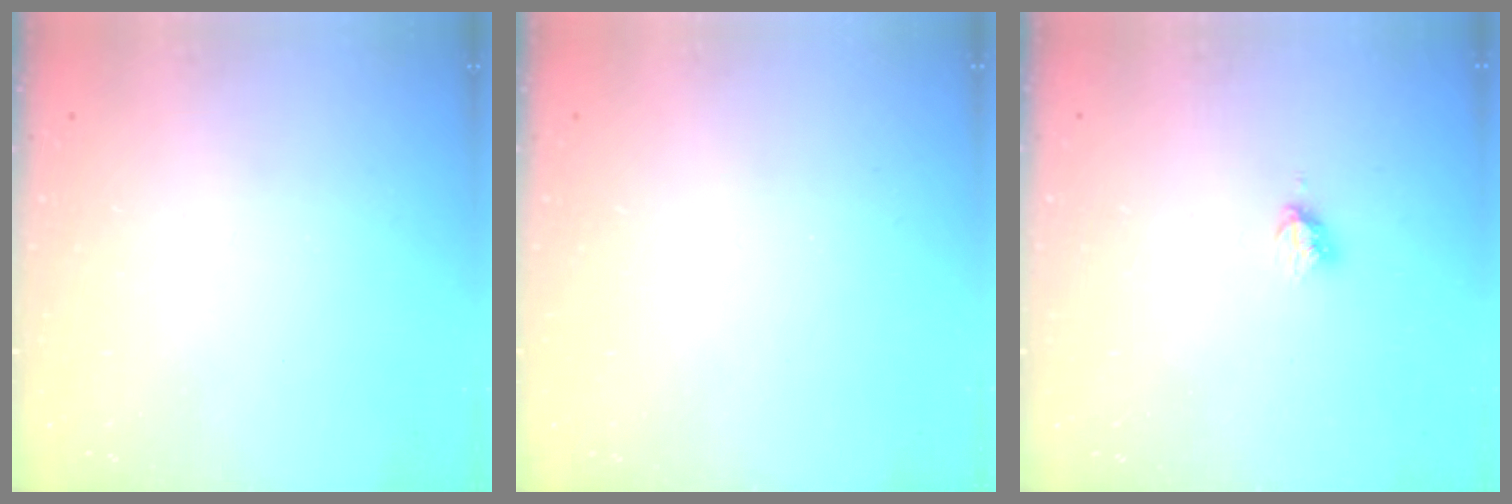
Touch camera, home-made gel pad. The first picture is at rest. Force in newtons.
{"total": 0.0}
{"total": 3.0, "press": 3.0, "slide": 0.3}